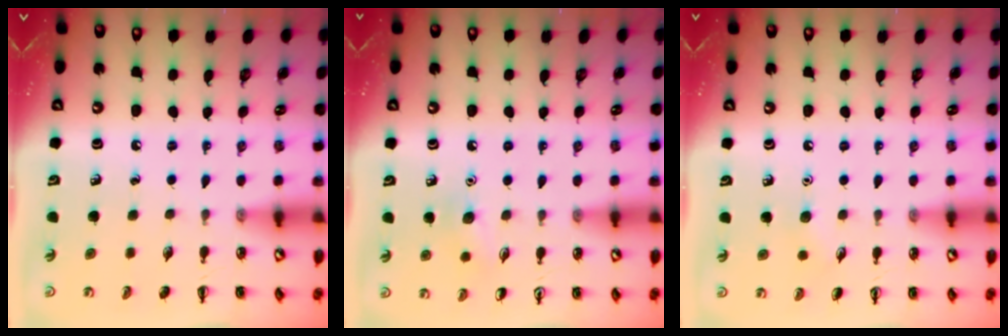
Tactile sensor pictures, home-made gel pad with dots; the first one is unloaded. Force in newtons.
{"total": 6.7, "press": 6.4, "slide": 2.1}
{"total": 4.1, "press": 3.9, "slide": 1.3}